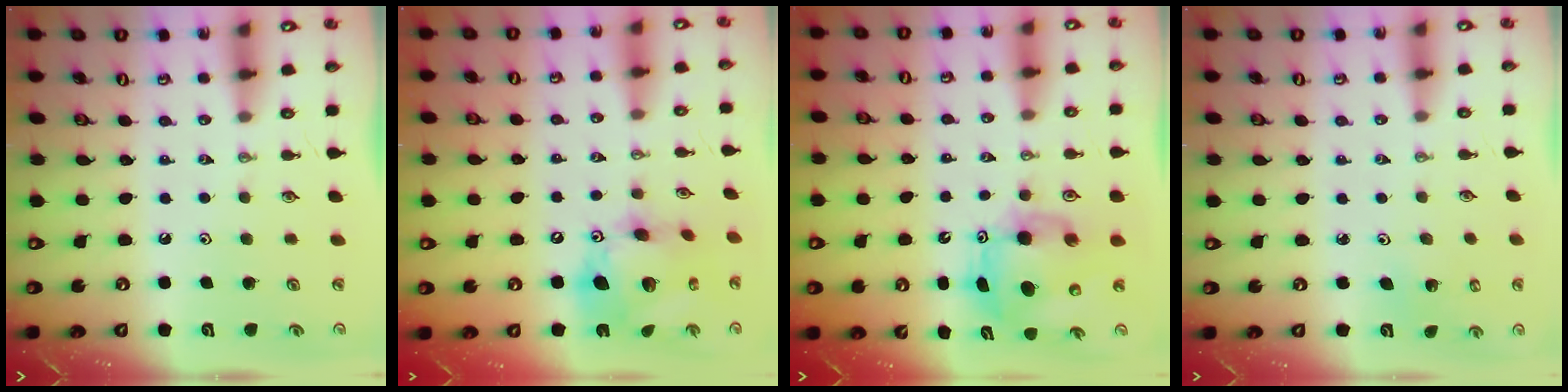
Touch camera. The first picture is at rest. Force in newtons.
{"total": 16.8, "press": 16.7, "slide": 1.8}
{"total": 9.0, "press": 8.9, "slide": 1.5}
{"total": 1.8, "press": 1.8, "slide": 0.1}